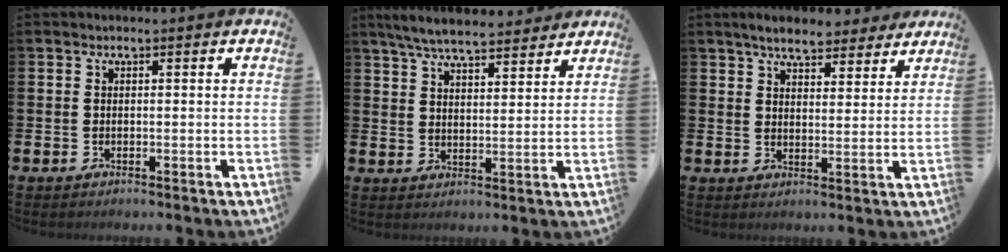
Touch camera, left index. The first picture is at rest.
{"total": 6.6, "force": [6.2, 1.1, 1.9], "torque": [-0.053, -0.026, 0.112]}
{"total": 6.0, "force": [5.5, 1.6, 1.7], "torque": [-0.028, -0.028, 0.094]}